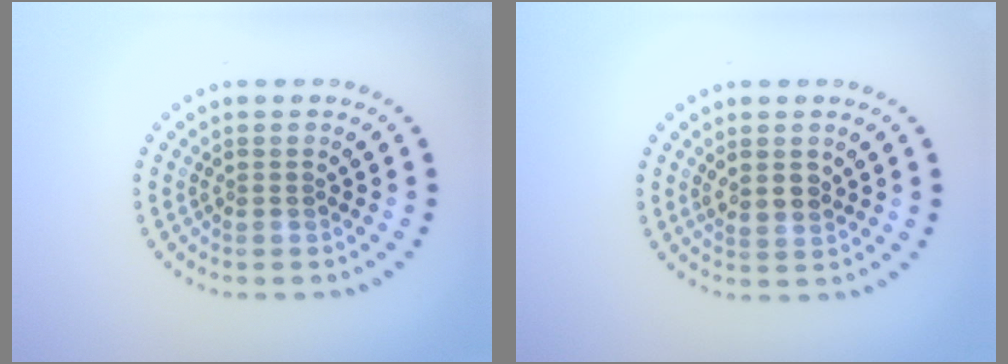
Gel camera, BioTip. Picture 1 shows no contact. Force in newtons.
{"total": 1.3, "press": 1.2, "slide": 0.6}